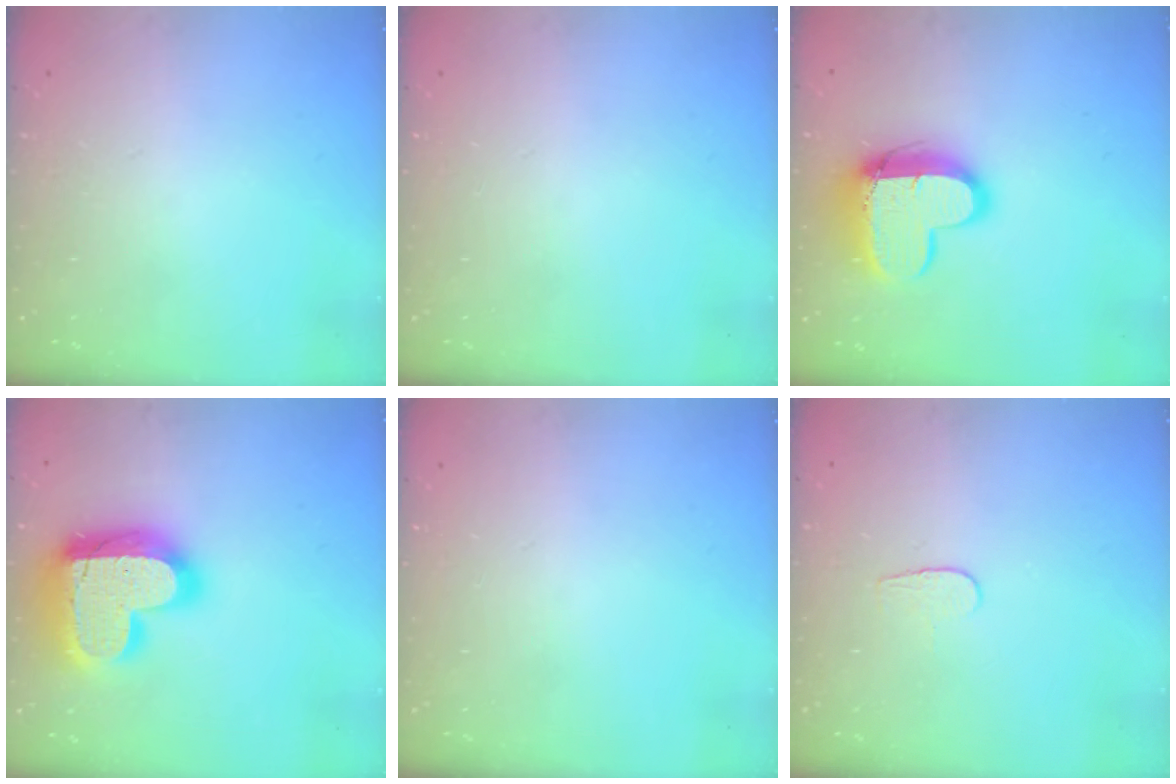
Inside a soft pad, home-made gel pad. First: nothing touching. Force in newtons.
{"total": 0.0}
{"total": 13.7, "press": 13.6, "slide": 1.3}
{"total": 26.7, "press": 26.6, "slide": 1.8}
{"total": 0.0}
{"total": 3.7, "press": 3.7, "slide": 0.3}